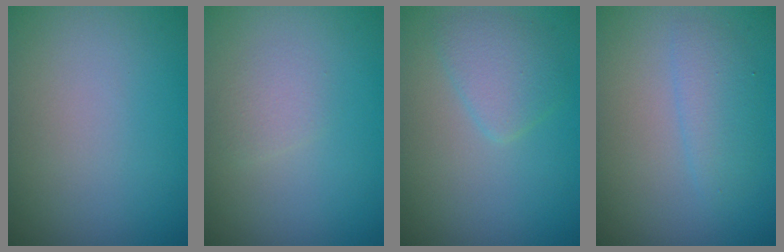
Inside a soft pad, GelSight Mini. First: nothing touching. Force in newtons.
{"total": 1.3, "press": 1.3, "slide": 0.2}
{"total": 2.4, "press": 2.4, "slide": 0.1}
{"total": 2.0, "press": 2.0, "slide": 0.1}